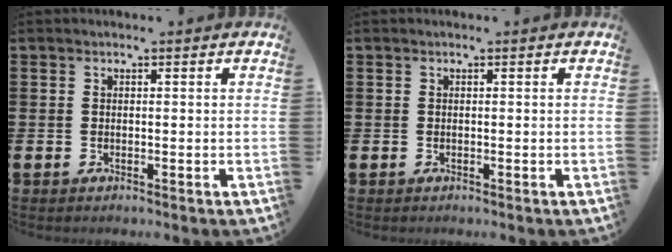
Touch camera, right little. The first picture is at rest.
{"total": 0.0}